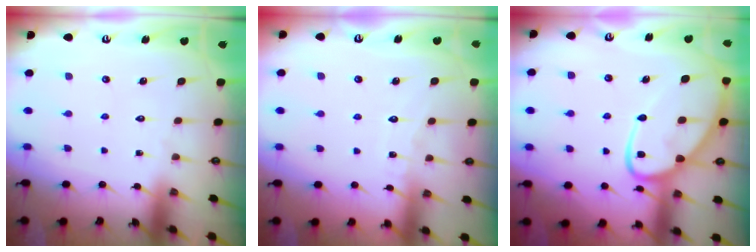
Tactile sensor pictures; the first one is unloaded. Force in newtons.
{"total": 4.9, "press": 4.8, "slide": 0.3}
{"total": 14.4, "press": 14.4, "slide": 1.2}